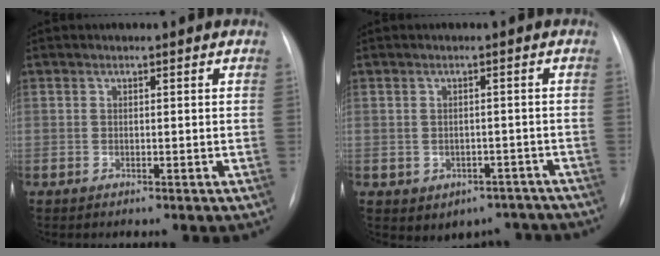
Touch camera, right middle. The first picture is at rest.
{"total": 5.7, "force": [-3.9, 4.0, 1.2], "torque": [-0.006, 0.022, -0.040]}